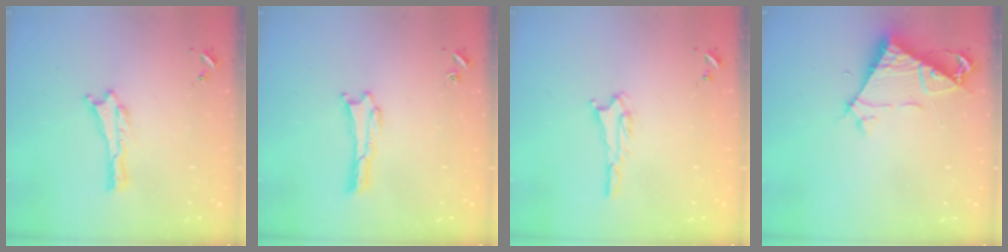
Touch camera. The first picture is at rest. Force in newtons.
{"total": 0.0}
{"total": 1.8, "press": 1.8, "slide": 0.2}
{"total": 7.0, "press": 7.0, "slide": 0.5}